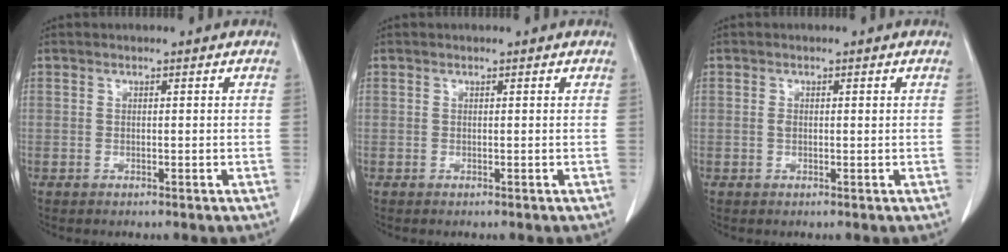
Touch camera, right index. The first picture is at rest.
{"total": 0.0}
{"total": 0.8, "force": [0.1, 0.4, 0.7], "torque": [-0.015, 0.000, 0.005]}